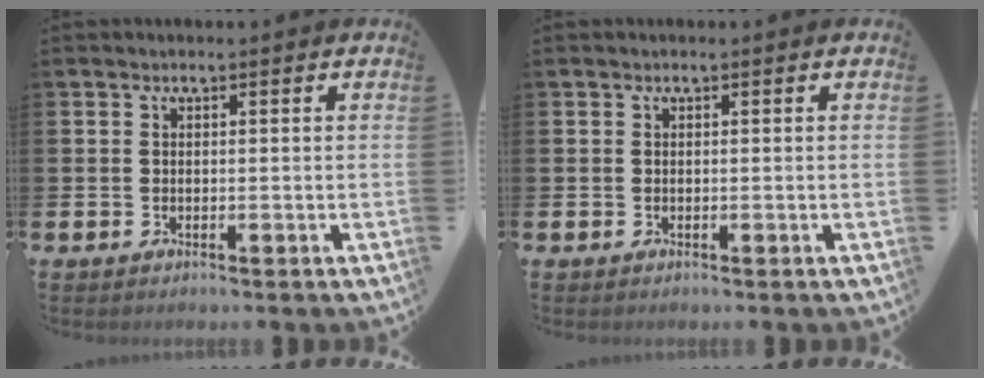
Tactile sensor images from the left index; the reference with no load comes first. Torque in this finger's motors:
{"motor_torque": [0.00, 0.00, 0.01, 0.00]}